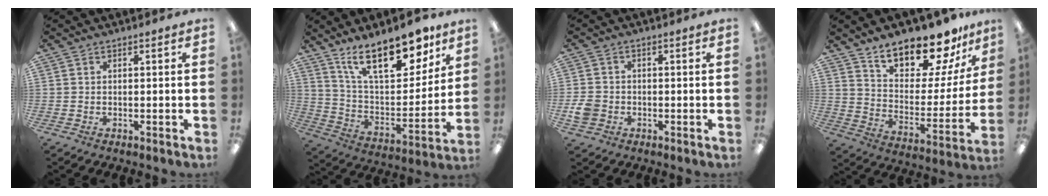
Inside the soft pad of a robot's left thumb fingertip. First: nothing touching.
{"total": 20.9, "force": [13.9, 8.9, 12.8], "torque": [-0.202, -0.081, 0.240]}
{"total": 4.0, "force": [-1.4, 3.3, 1.7], "torque": [-0.032, 0.007, -0.025]}
{"total": 17.7, "force": [15.4, 5.5, 6.7], "torque": [-0.112, -0.123, 0.270]}